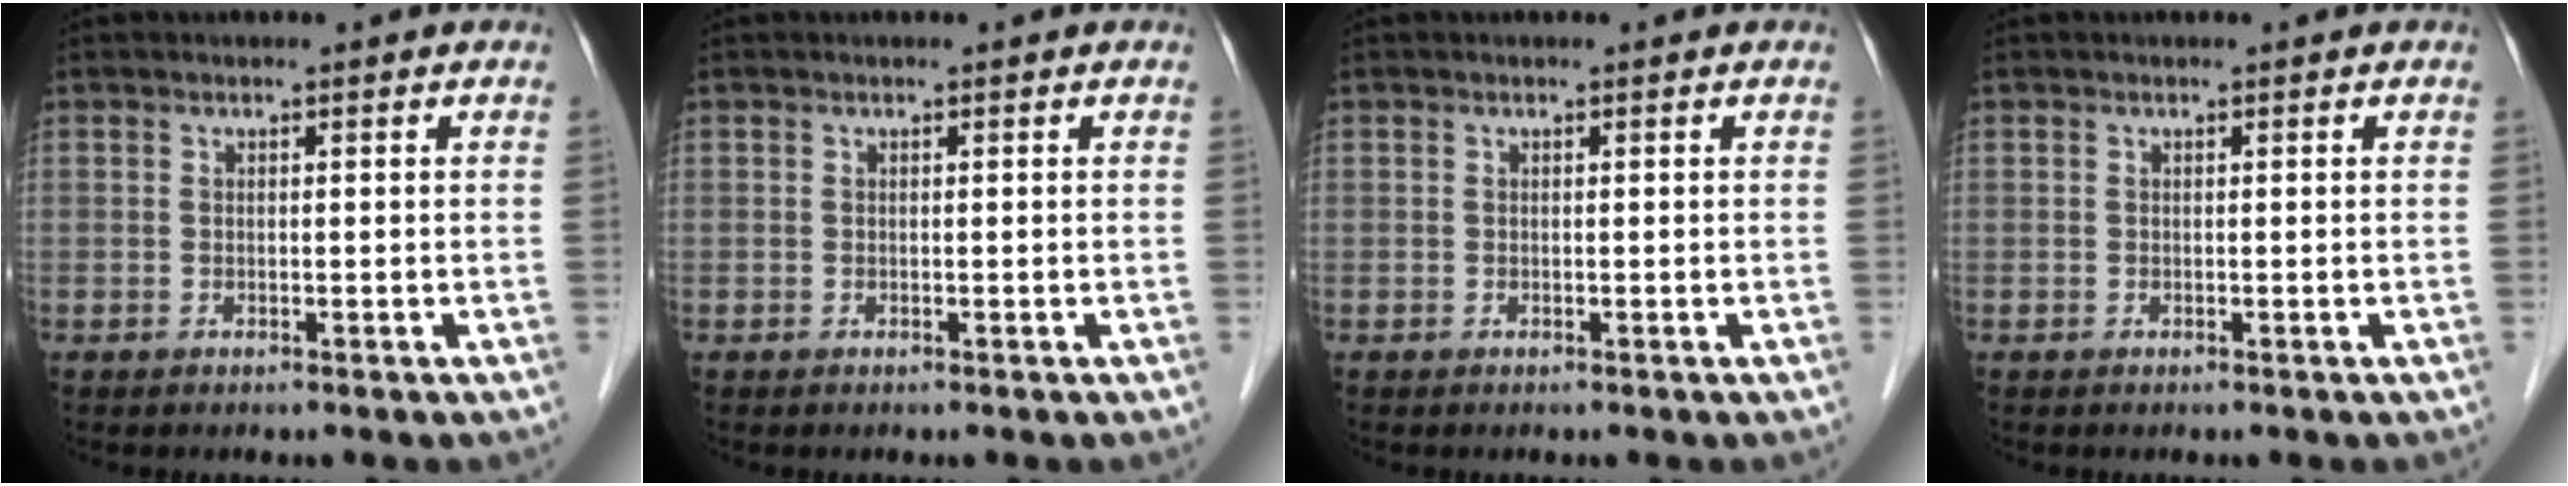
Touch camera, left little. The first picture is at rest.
{"total": 0.0}
{"total": 0.0}
{"total": 0.0}